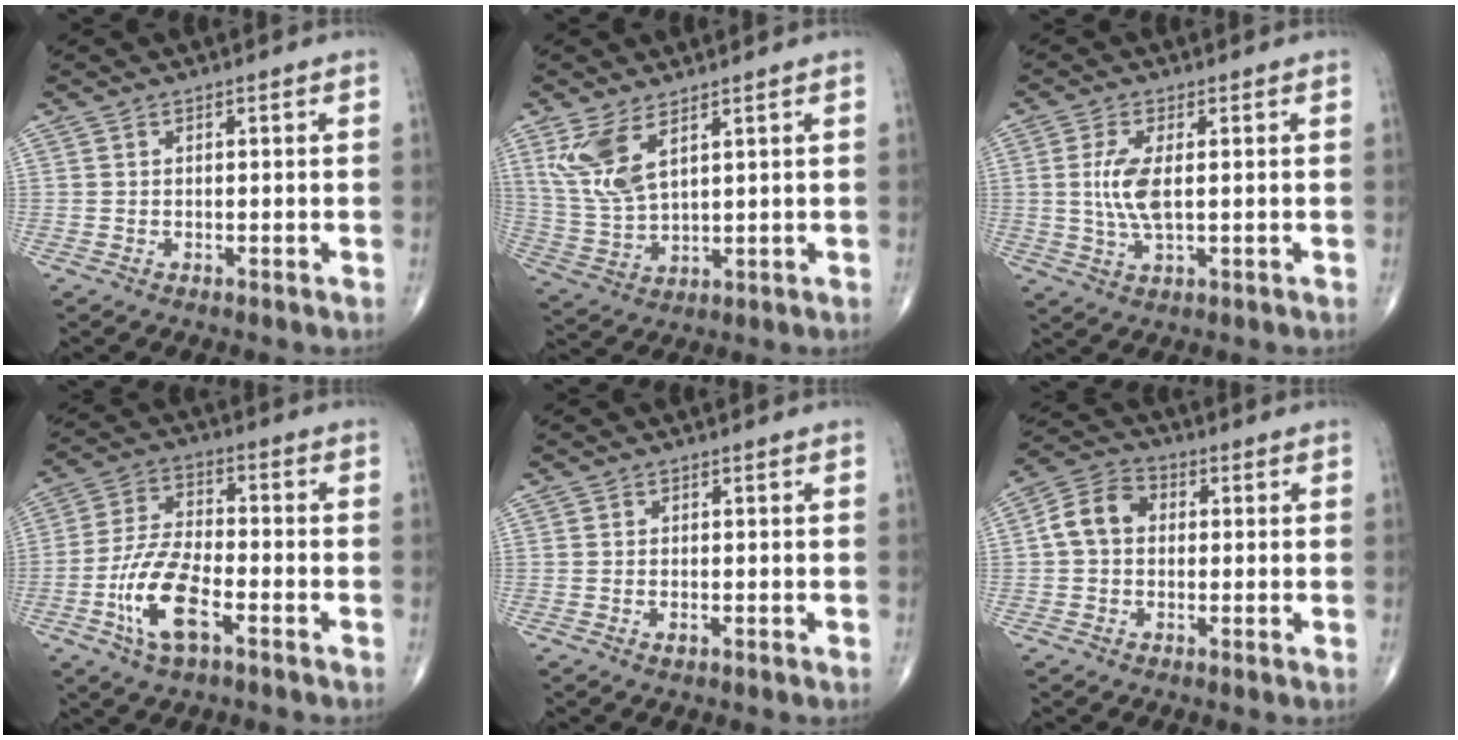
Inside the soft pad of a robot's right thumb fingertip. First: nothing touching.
{"total": 8.7, "force": [4.6, 3.5, 6.6], "torque": [-0.142, -0.021, 0.107]}
{"total": 6.2, "force": [0.6, 2.3, 5.7], "torque": [-0.131, -0.007, 0.013]}
{"total": 11.9, "force": [-4.9, 4.8, 9.7], "torque": [-0.199, 0.023, -0.094]}
{"total": 0.8, "force": [-0.3, 0.3, 0.7], "torque": [-0.011, -0.001, -0.006]}
{"total": 7.4, "force": [0.4, 5.7, 4.7], "torque": [-0.078, 0.024, -0.004]}